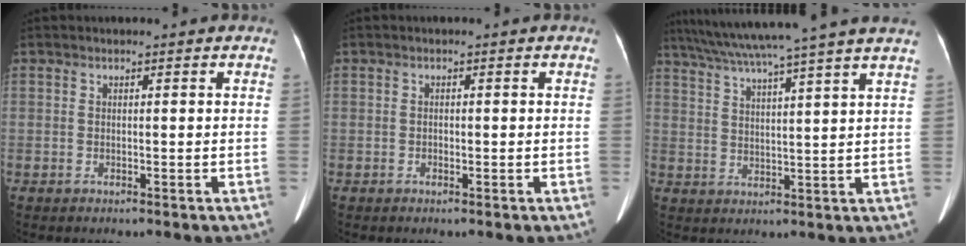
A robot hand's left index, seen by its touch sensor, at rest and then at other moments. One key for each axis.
{"total": 0.6, "fx": -0.3, "fy": 0.3, "fz": 0.4, "tx": -0.009, "ty": -0.001, "tz": -0.004}
{"total": 17.8, "fx": 15.0, "fy": -1.9, "fz": 9.3, "tx": -0.165, "ty": 0.009, "tz": 0.207}